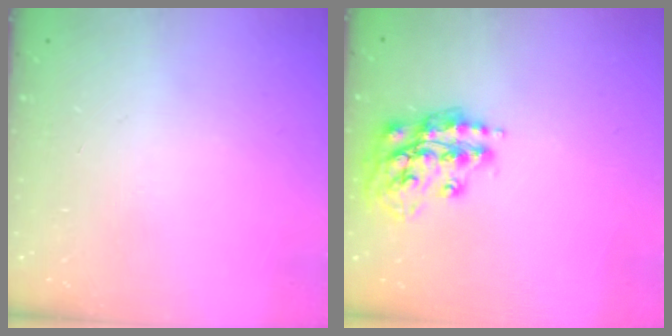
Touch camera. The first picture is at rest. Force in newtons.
{"total": 15.1, "press": 15.0, "slide": 1.0}